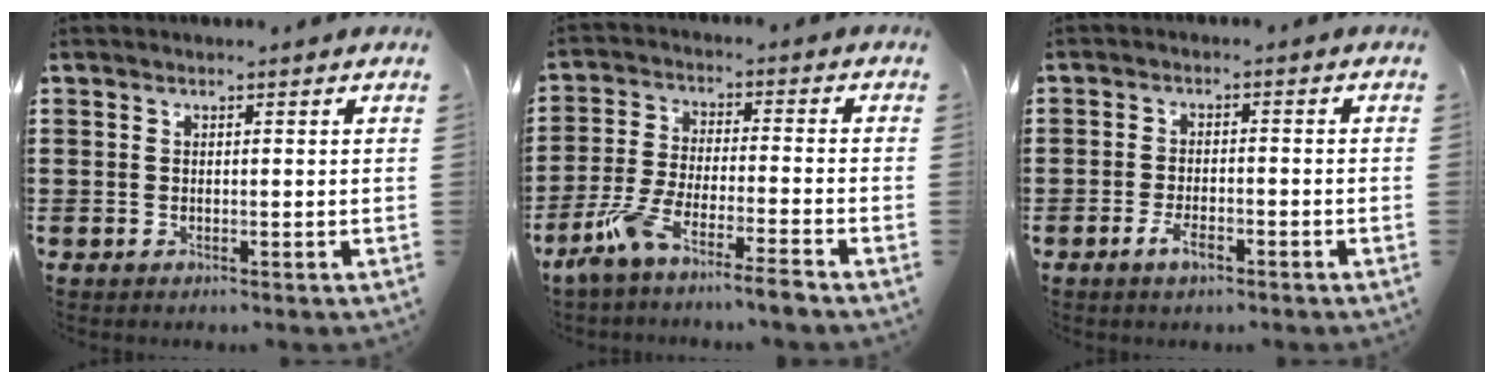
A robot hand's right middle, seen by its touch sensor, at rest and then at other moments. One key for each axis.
{"total": 7.0, "fx": -6.1, "fy": -0.1, "fz": 3.6, "tx": -0.090, "ty": -0.016, "tz": -0.120}
{"total": 3.3, "fx": -1.7, "fy": 1.0, "fz": 2.6, "tx": -0.059, "ty": -0.005, "tz": -0.034}